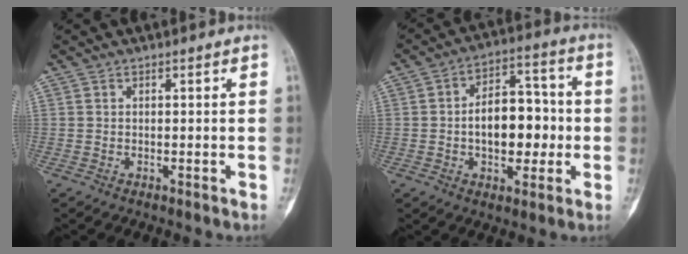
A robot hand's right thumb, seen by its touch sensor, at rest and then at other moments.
{"total": 13.2, "force": [-1.2, 8.1, 10.4], "torque": [-0.123, 0.031, -0.020]}